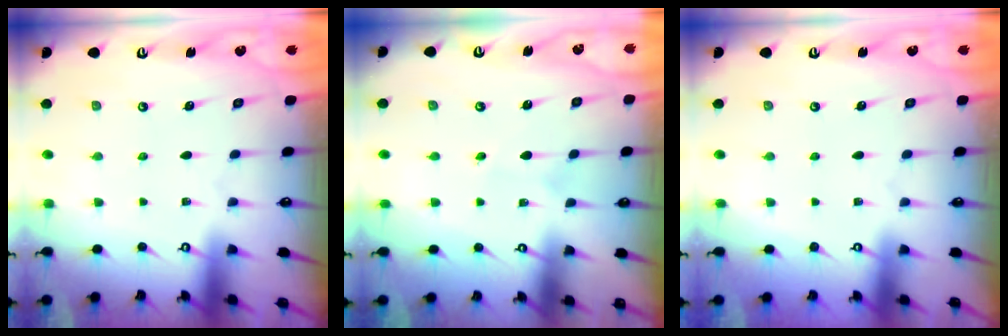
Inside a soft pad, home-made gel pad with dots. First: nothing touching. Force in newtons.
{"total": 2.9, "press": 2.9, "slide": 0.4}
{"total": 0.0}